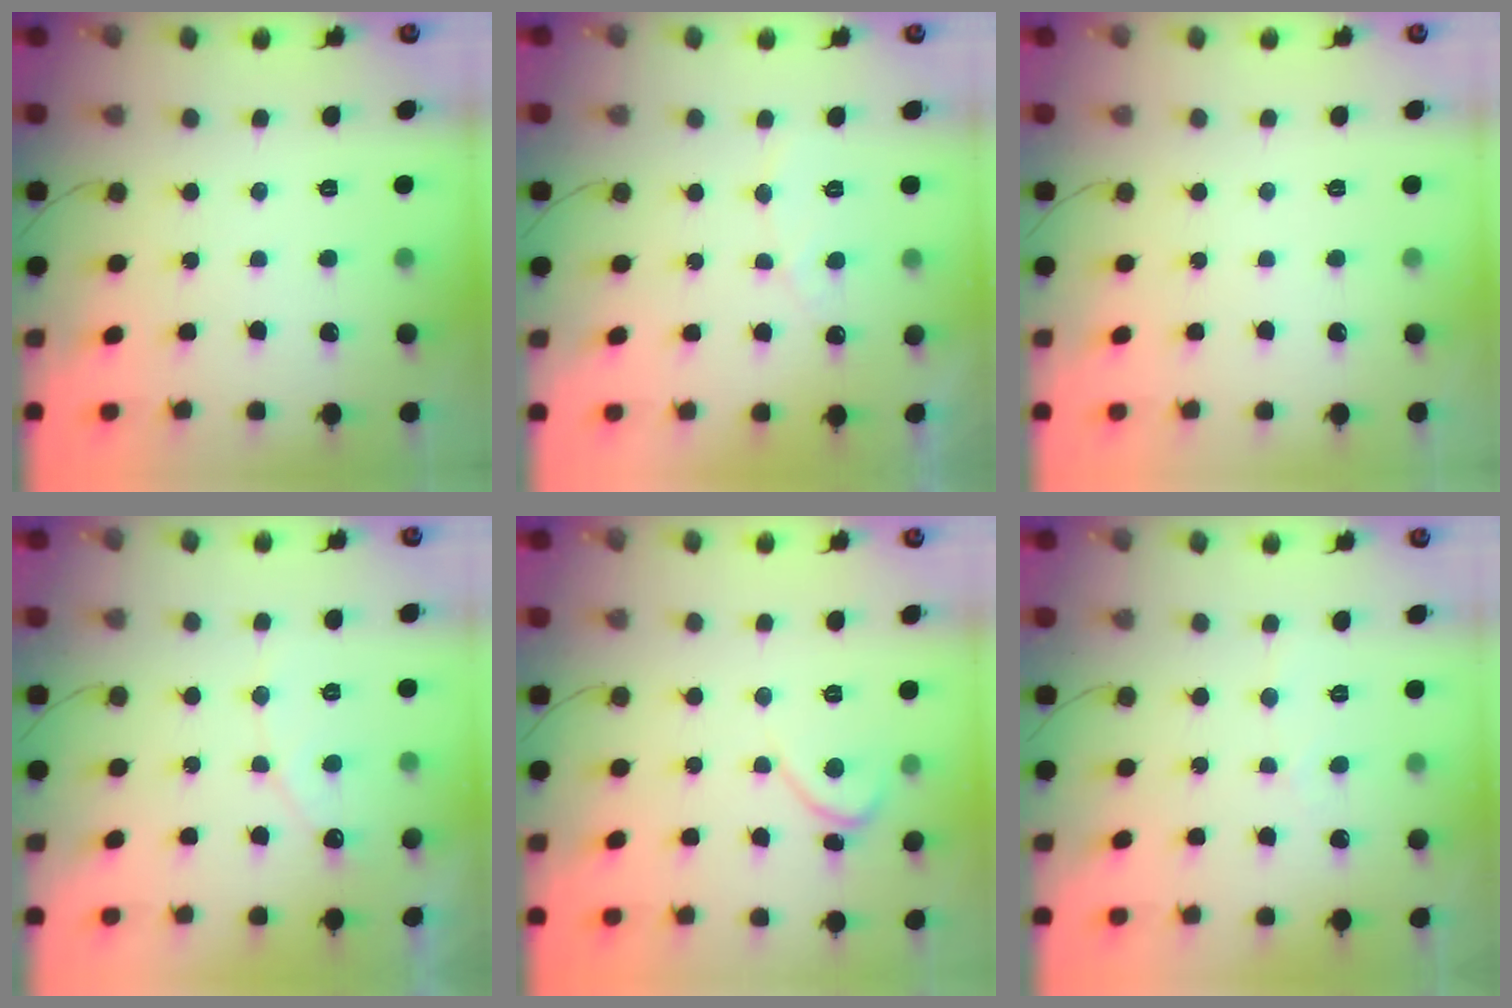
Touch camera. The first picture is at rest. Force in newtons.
{"total": 5.9, "press": 5.9, "slide": 0.4}
{"total": 0.0}
{"total": 5.2, "press": 5.2, "slide": 0.4}
{"total": 2.3, "press": 2.3, "slide": 0.1}
{"total": 2.3, "press": 2.3, "slide": 0.2}